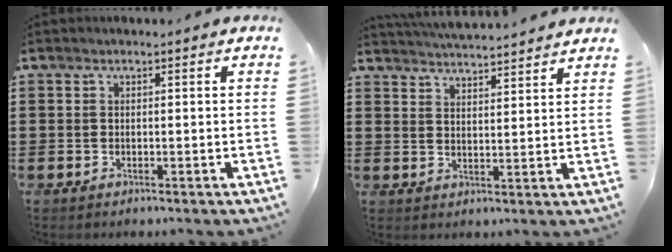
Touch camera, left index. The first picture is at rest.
{"total": 4.1, "force": [4.1, -0.3, 0.4], "torque": [-0.020, -0.022, 0.072]}